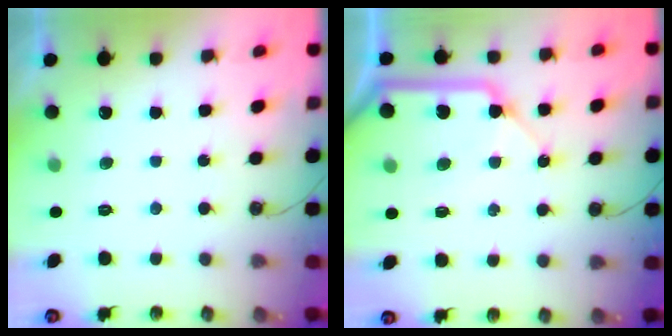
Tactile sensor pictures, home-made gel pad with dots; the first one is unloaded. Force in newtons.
{"total": 15.8, "press": 15.7, "slide": 2.2}